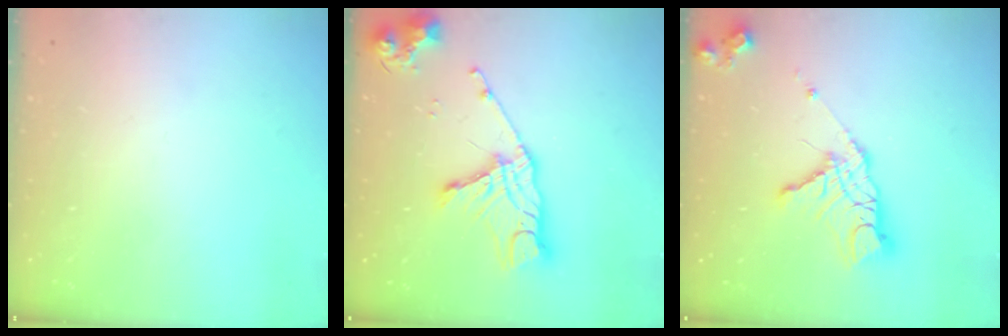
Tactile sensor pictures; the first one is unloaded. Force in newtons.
{"total": 16.9, "press": 16.8, "slide": 1.4}
{"total": 14.5, "press": 14.5, "slide": 1.4}